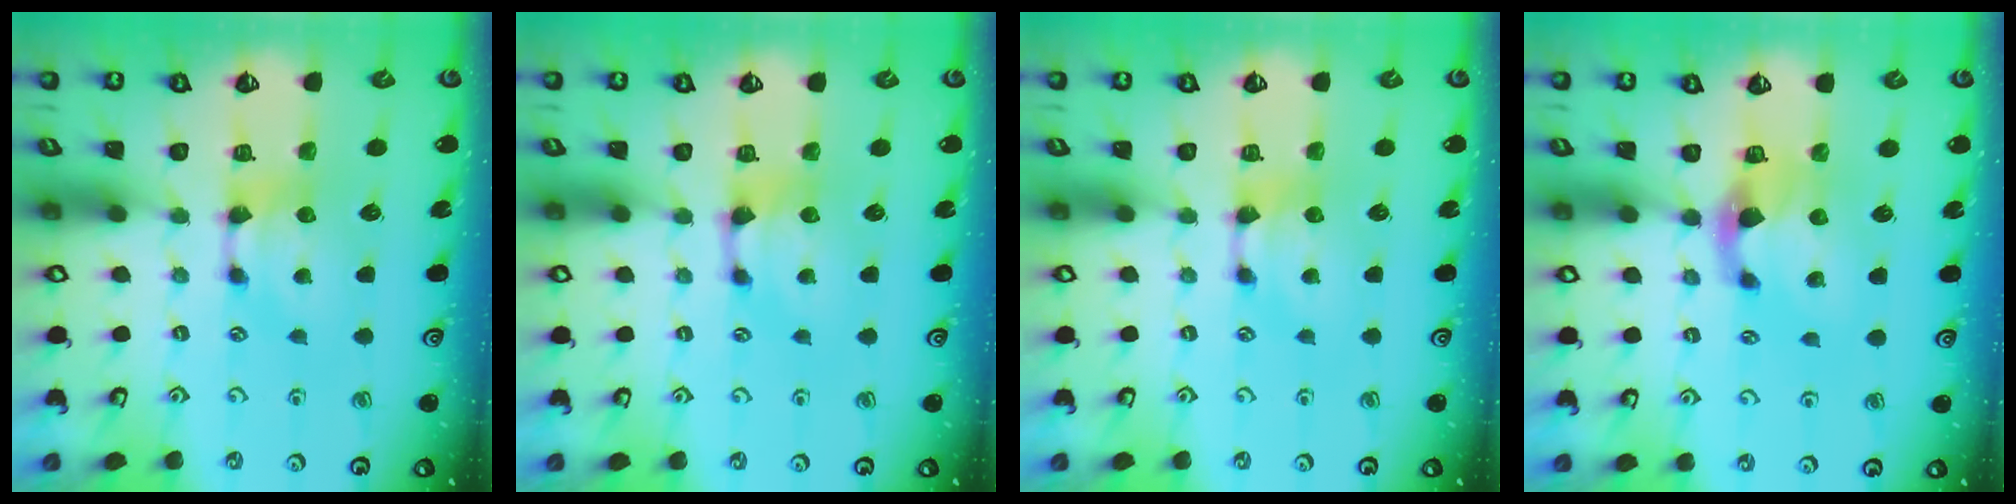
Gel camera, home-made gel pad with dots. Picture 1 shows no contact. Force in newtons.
{"total": 0.7, "press": 0.1, "slide": 0.7}
{"total": 0.0}
{"total": 1.9, "press": 1.3, "slide": 1.4}